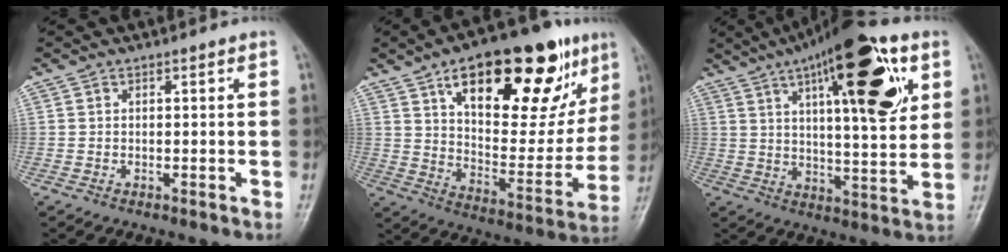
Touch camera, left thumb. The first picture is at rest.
{"total": 28.8, "force": [14.8, 12.8, 21.2], "torque": [-0.262, -0.021, 0.232]}
{"total": 23.3, "force": [9.9, 7.4, 19.7], "torque": [-0.275, -0.014, 0.148]}